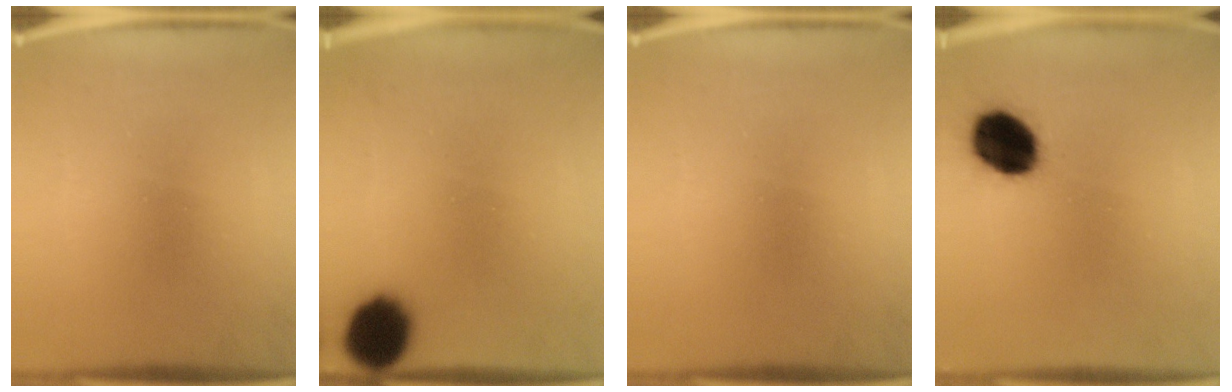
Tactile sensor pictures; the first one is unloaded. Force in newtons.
{"total": 6.1}
{"total": 0.0}
{"total": 13.1}